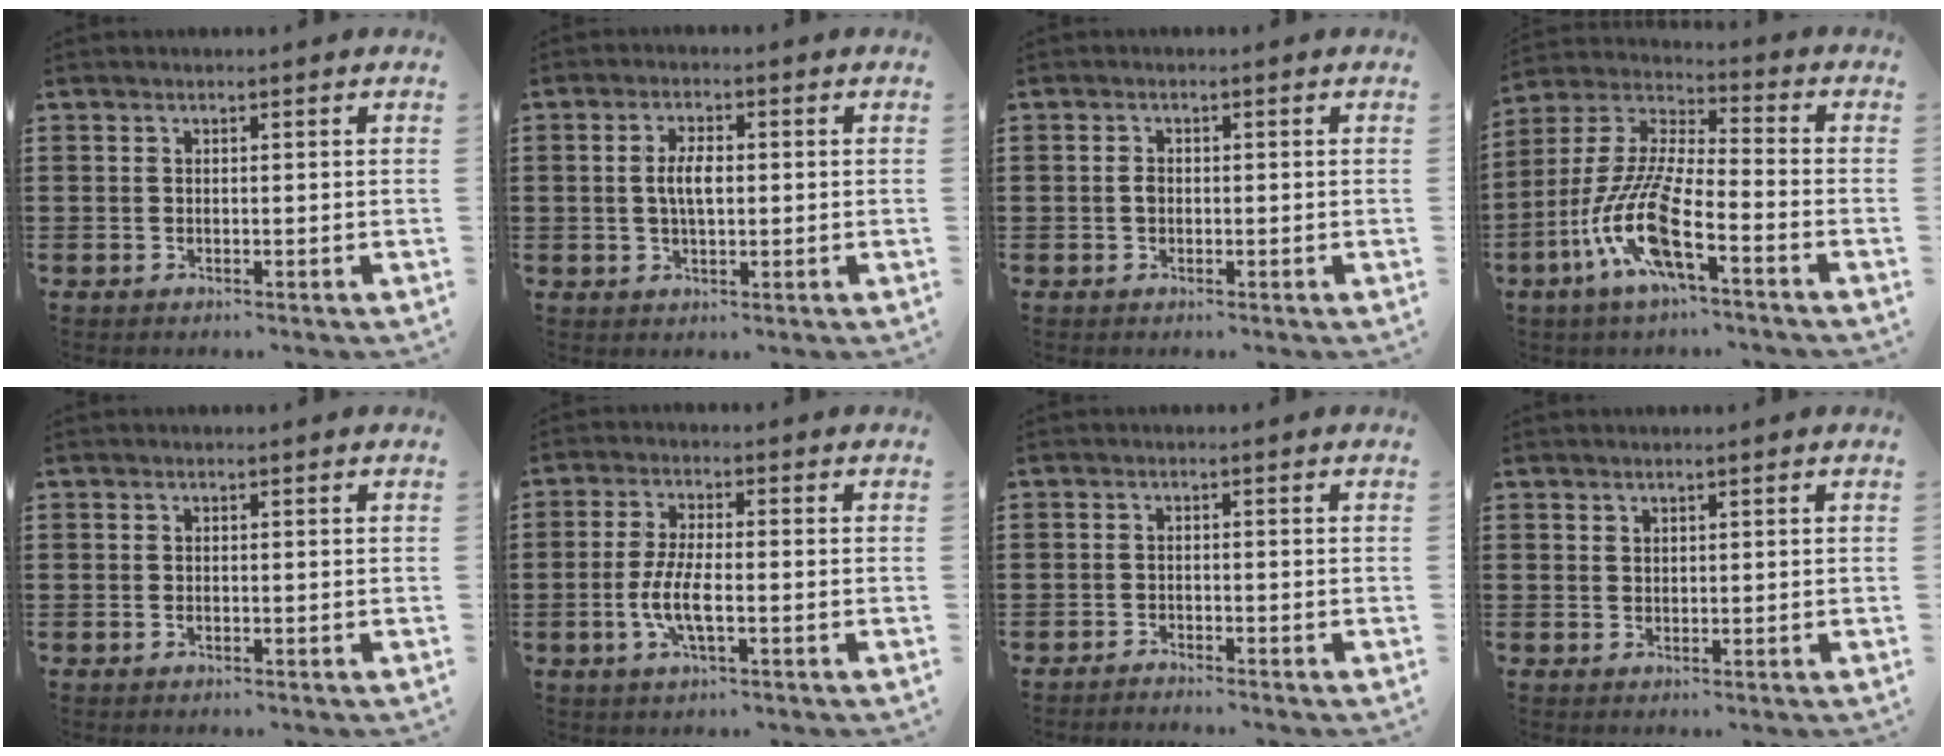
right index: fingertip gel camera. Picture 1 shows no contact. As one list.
[{"total": 4.0, "force": [0.0, 1.5, 3.7], "torque": [-0.081, -0.001, -0.004]}, {"total": 1.5, "force": [-0.2, 0.9, 1.2], "torque": [-0.025, 0.003, -0.005]}, {"total": 12.4, "force": [-6.2, 2.5, 10.4], "torque": [-0.255, -0.021, -0.131]}, {"total": 0.6, "force": [-0.2, 0.2, 0.5], "torque": [-0.011, -0.003, -0.003]}, {"total": 6.3, "force": [-2.0, 1.8, 5.8], "torque": [-0.131, -0.011, -0.043]}, {"total": 1.5, "force": [-1.4, -0.1, -0.1], "torque": [-0.002, 0.002, -0.030]}, {"total": 1.0, "force": [0.8, 0.6, 0.1], "torque": [-0.004, 0.001, 0.017]}]